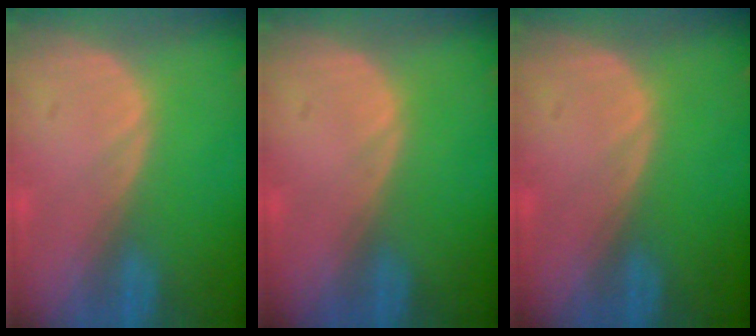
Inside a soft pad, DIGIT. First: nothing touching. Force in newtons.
{"total": 0.0}
{"total": 0.0}